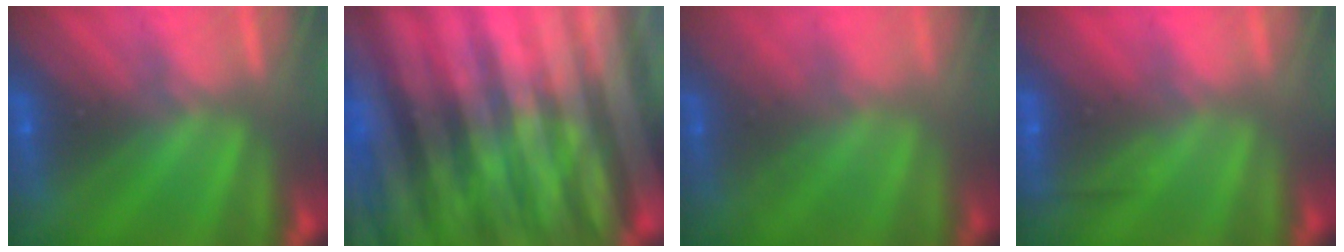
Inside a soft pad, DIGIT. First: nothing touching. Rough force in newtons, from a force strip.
{"total": 13.7}
{"total": 1.8}
{"total": 2.5}